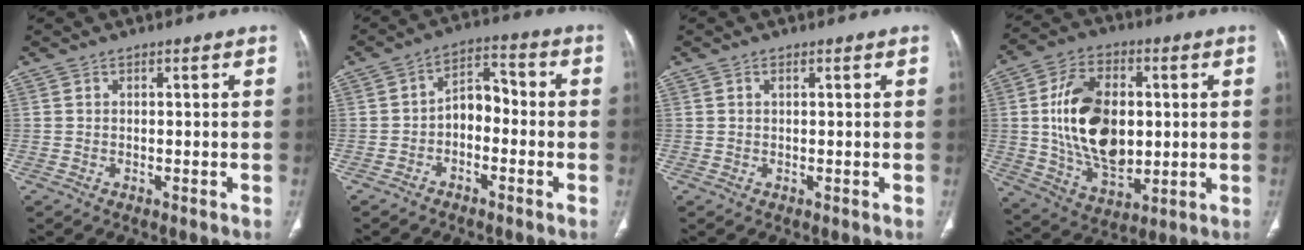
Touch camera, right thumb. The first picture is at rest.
{"total": 6.2, "force": [-1.8, 4.1, 4.4], "torque": [-0.051, 0.040, -0.043]}
{"total": 0.6, "force": [0.3, 0.3, 0.5], "torque": [-0.009, 0.002, 0.005]}
{"total": 18.7, "force": [1.4, 11.8, 14.4], "torque": [-0.226, -0.006, 0.034]}